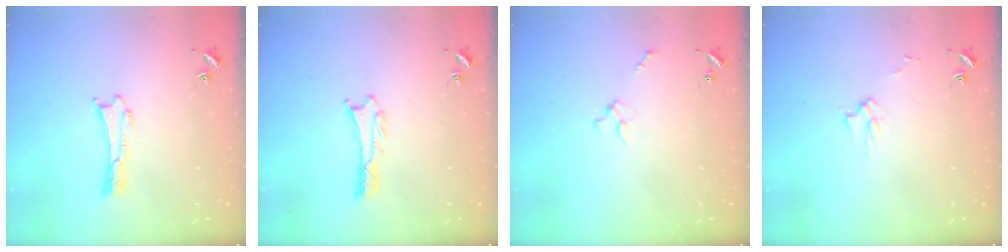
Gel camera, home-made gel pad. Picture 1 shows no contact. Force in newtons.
{"total": 0.8, "press": 0.7, "slide": 0.1}
{"total": 2.0, "press": 2.0, "slide": 0.2}
{"total": 2.6, "press": 2.6, "slide": 0.3}